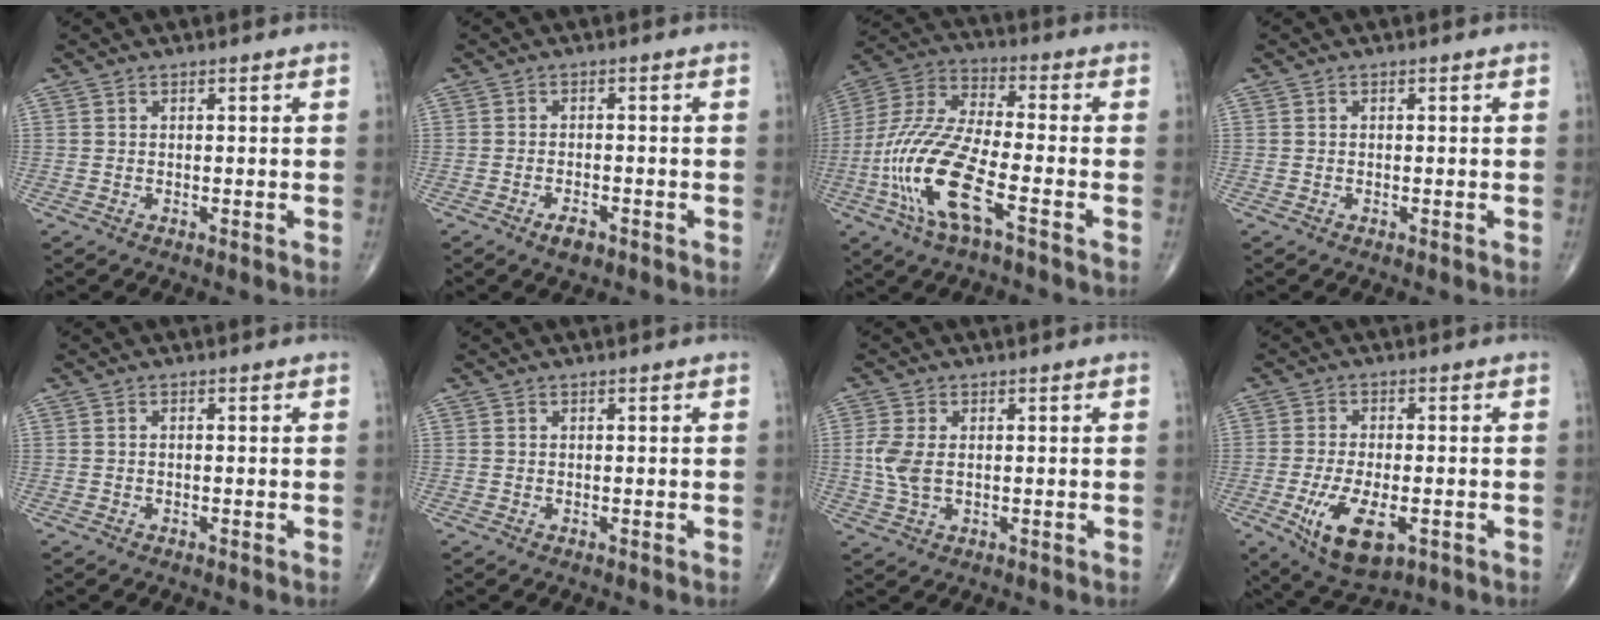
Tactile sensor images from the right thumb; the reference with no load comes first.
{"total": 3.0, "force": [-1.8, 1.3, 2.0], "torque": [-0.031, 0.005, -0.031]}
{"total": 17.7, "force": [-6.2, 5.2, 15.8], "torque": [-0.354, 0.021, -0.122]}
{"total": 0.0}
{"total": 0.0}
{"total": 0.0}
{"total": 5.4, "force": [0.2, 3.2, 4.3], "torque": [-0.109, 0.001, 0.005]}
{"total": 11.1, "force": [-3.7, 5.1, 9.1], "torque": [-0.165, -0.006, -0.055]}